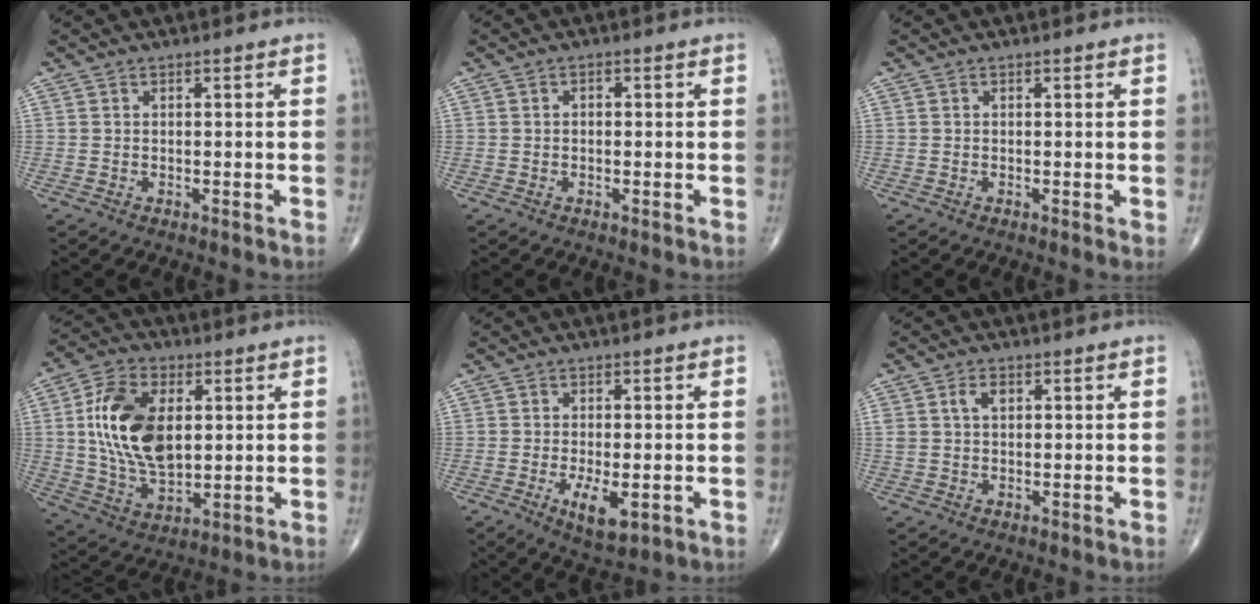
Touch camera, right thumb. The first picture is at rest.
{"total": 1.2, "force": [0.1, 0.7, 0.9], "torque": [-0.013, 0.005, 0.000]}
{"total": 0.6, "force": [0.1, 0.2, 0.6], "torque": [-0.009, -0.002, -0.001]}
{"total": 17.1, "force": [2.8, 9.9, 13.6], "torque": [-0.245, -0.008, 0.057]}
{"total": 6.2, "force": [-1.8, 2.5, 5.4], "torque": [-0.089, -0.012, -0.023]}
{"total": 3.2, "force": [1.2, 2.0, 2.2], "torque": [-0.039, 0.002, 0.024]}